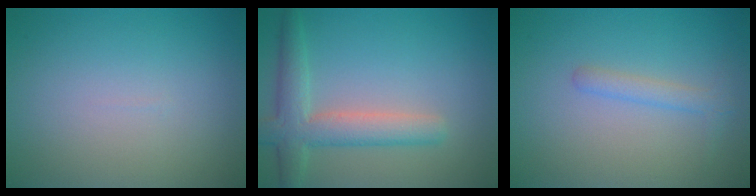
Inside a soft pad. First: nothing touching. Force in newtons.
{"total": 4.5, "press": 4.5, "slide": 0.3}
{"total": 1.6, "press": 1.6, "slide": 0.1}